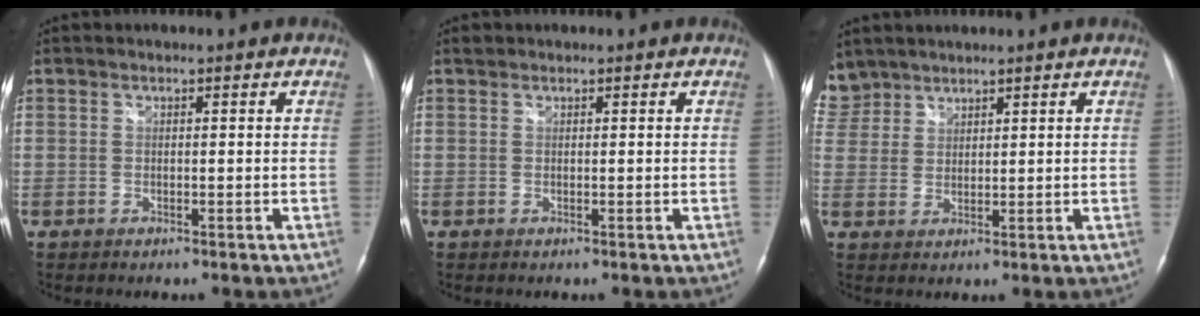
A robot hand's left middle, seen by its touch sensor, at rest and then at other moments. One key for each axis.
{"total": 0.5, "fx": 0.5, "fy": 0.3, "fz": 0.0, "tx": -0.006, "ty": 0.009, "tz": 0.009}
{"total": 5.8, "fx": 4.8, "fy": 3.2, "fz": -0.2, "tx": 0.003, "ty": 0.010, "tz": 0.103}